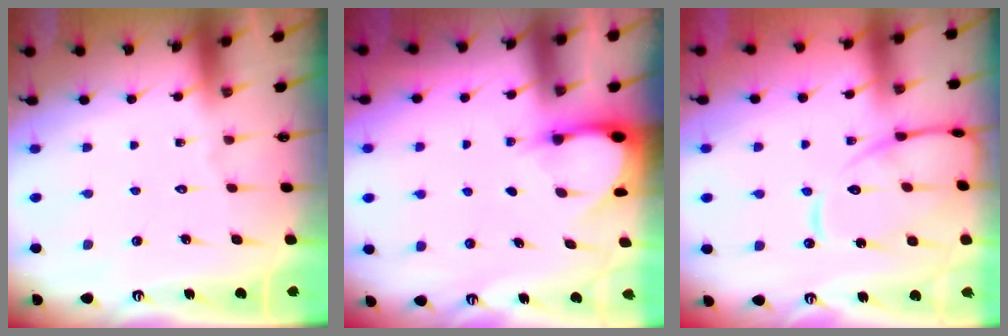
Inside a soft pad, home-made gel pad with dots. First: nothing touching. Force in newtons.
{"total": 2.9, "press": 2.9, "slide": 0.3}
{"total": 13.6, "press": 13.5, "slide": 0.8}